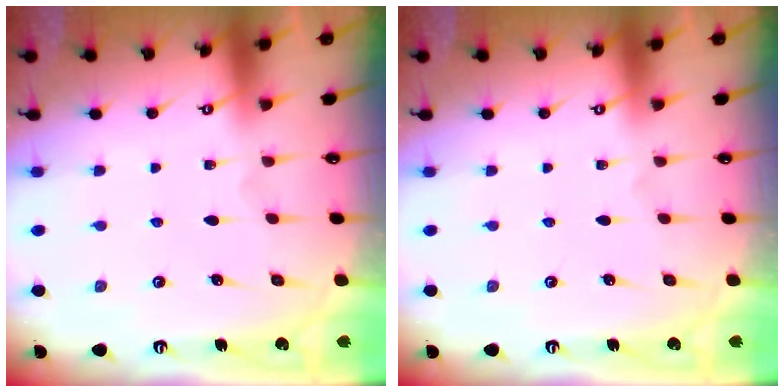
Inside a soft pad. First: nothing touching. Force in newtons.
{"total": 0.0}